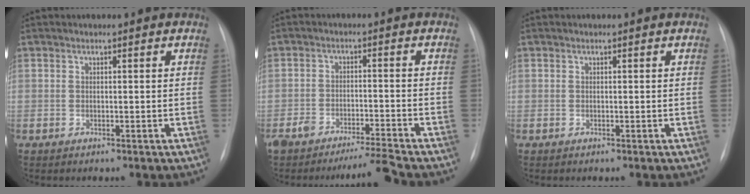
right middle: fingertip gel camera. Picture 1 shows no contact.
{"total": 5.4, "force": [-4.9, -0.8, 2.1], "torque": [-0.037, -0.008, -0.086]}
{"total": 0.0}